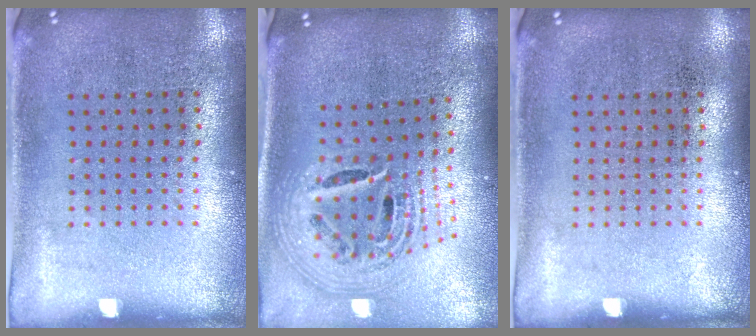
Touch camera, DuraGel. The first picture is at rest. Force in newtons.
{"total": 2.7, "press": 1.9, "slide": 1.9}
{"total": 0.0}